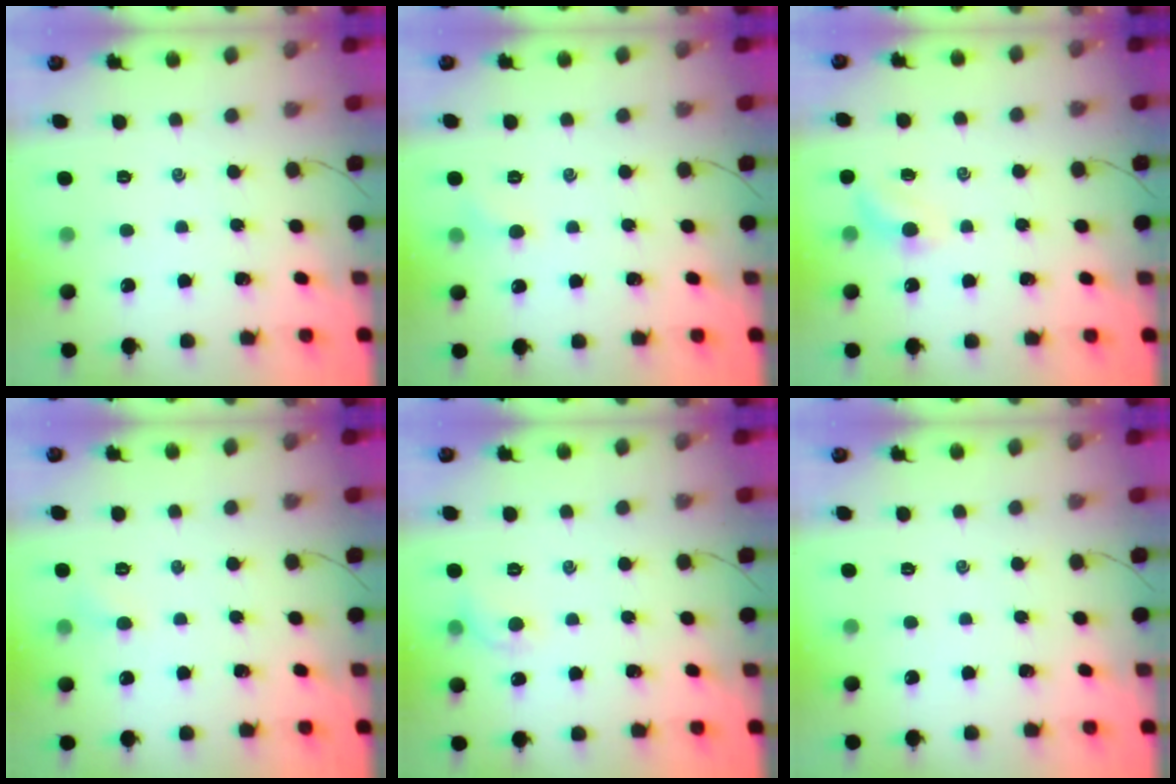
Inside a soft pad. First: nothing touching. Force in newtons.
{"total": 4.4, "press": 4.1, "slide": 1.5}
{"total": 5.1, "press": 4.9, "slide": 1.3}
{"total": 3.0, "press": 2.8, "slide": 1.0}
{"total": 5.7, "press": 5.6, "slide": 1.2}
{"total": 0.0}